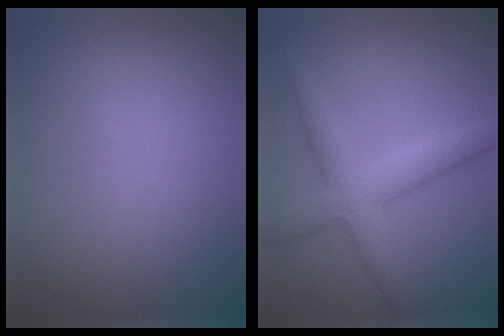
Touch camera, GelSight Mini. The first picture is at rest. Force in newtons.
{"total": 4.8, "press": 4.8, "slide": 0.2}